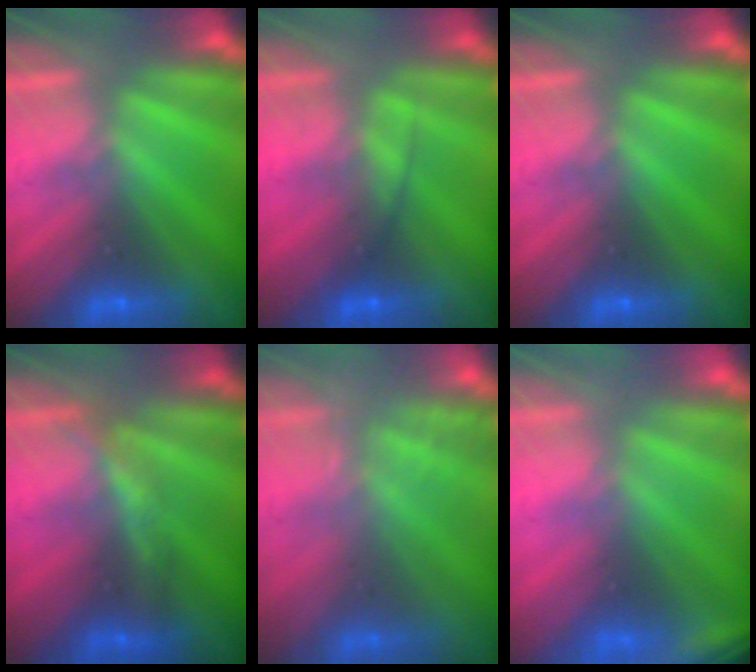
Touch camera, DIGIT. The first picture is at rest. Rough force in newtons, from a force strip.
{"total": 2.3}
{"total": 0.0}
{"total": 1.9}
{"total": 2.0}
{"total": 2.3}